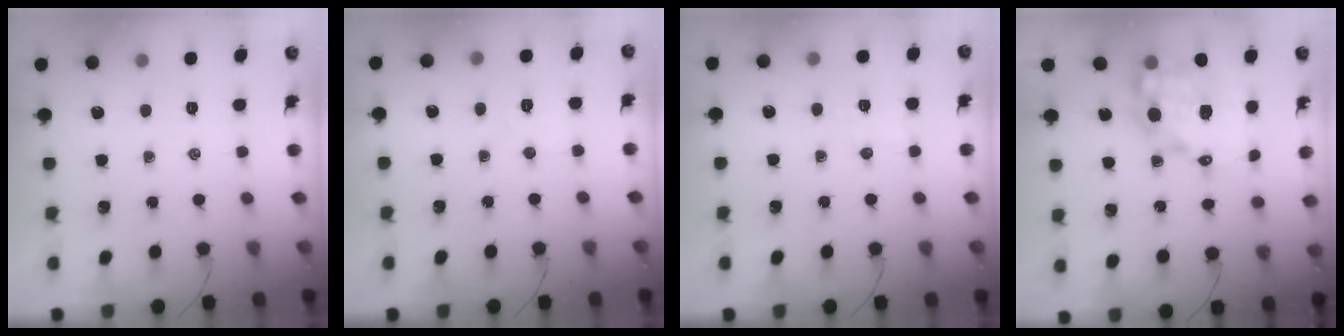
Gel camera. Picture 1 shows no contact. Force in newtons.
{"total": 4.1, "press": 4.0, "slide": 0.9}
{"total": 3.8, "press": 3.6, "slide": 1.1}
{"total": 11.3, "press": 10.9, "slide": 2.8}